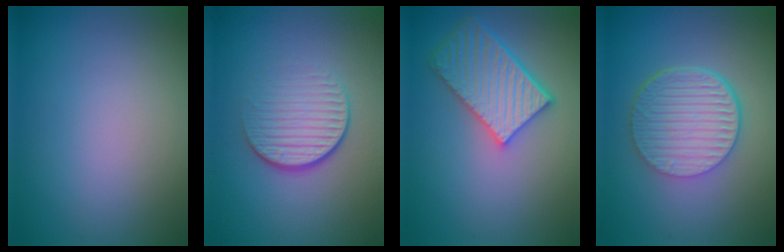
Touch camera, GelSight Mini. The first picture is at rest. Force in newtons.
{"total": 4.1, "press": 2.6, "slide": 3.2}
{"total": 5.4, "press": 4.7, "slide": 2.6}
{"total": 6.7, "press": 4.6, "slide": 4.9}